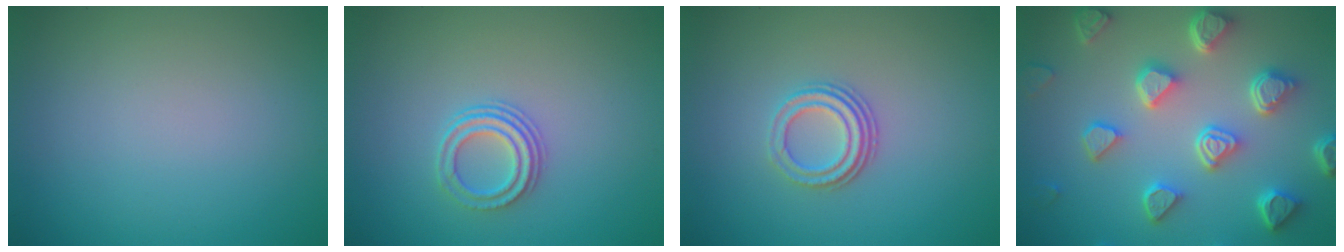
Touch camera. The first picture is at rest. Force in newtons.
{"total": 2.5, "press": 2.1, "slide": 1.4}
{"total": 2.9, "press": 2.2, "slide": 2.0}
{"total": 6.7, "press": 5.3, "slide": 4.1}